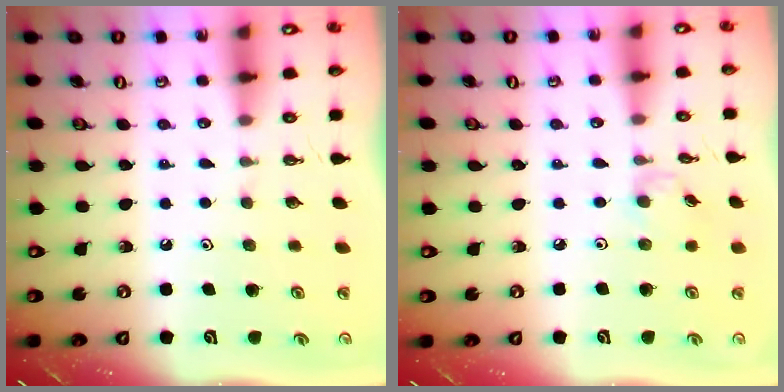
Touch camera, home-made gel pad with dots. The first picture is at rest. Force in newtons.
{"total": 2.5, "press": 2.5, "slide": 0.4}